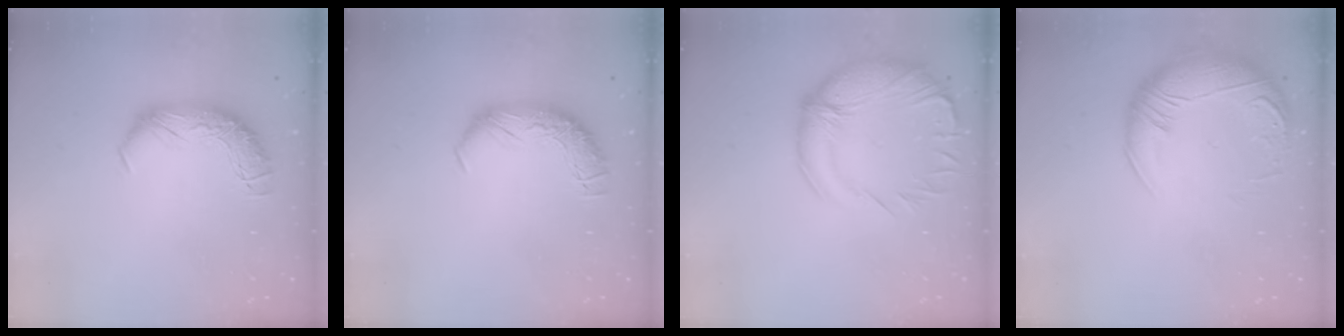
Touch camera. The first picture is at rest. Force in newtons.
{"total": 0.0}
{"total": 5.5, "press": 4.1, "slide": 3.7}
{"total": 3.0, "press": 0.1, "slide": 3.0}